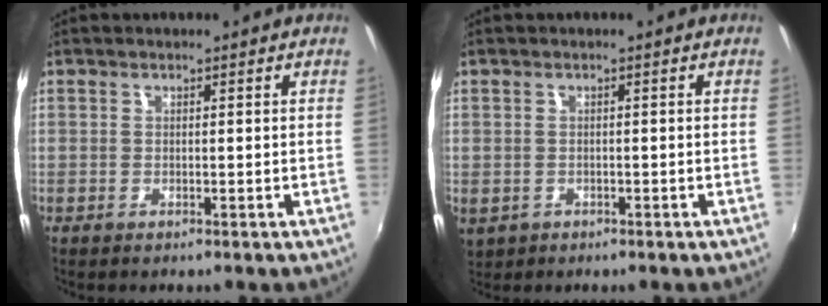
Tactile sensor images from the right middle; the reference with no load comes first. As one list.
[{"total": 4.1, "force": [-1.1, 3.3, 2.1], "torque": [-0.045, -0.010, -0.010]}]